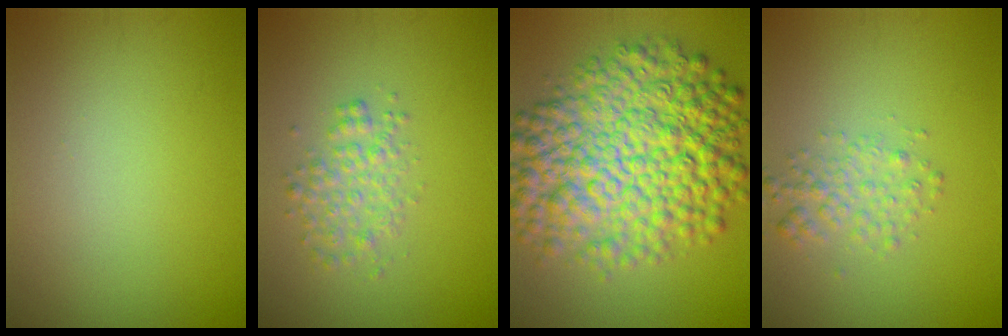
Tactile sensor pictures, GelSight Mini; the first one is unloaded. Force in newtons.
{"total": 2.5, "press": 2.5, "slide": 0.1}
{"total": 11.8, "press": 11.8, "slide": 0.0}
{"total": 2.2, "press": 2.2, "slide": 0.1}